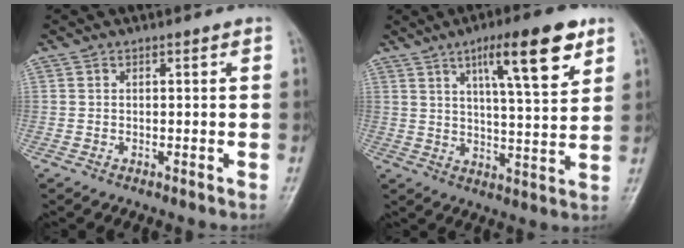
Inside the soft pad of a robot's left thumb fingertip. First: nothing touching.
{"total": 13.9, "force": [7.3, 3.1, 11.4], "torque": [-0.160, -0.029, 0.111]}